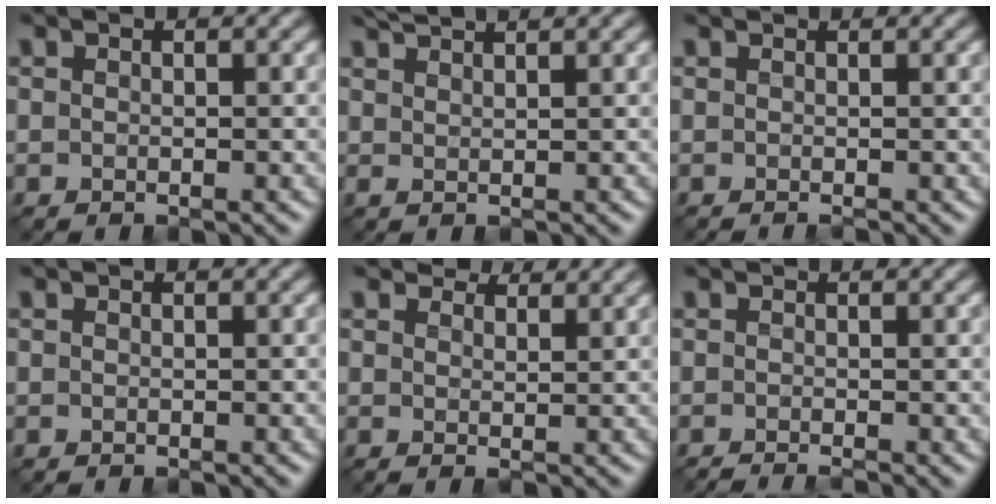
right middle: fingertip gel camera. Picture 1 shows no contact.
{"total": 2.5, "force": [2.2, 0.4, 1.1], "torque": [-0.007, 0.009, 0.035]}
{"total": 1.2, "force": [0.4, 0.5, 1.1], "torque": [-0.009, -0.003, -0.005]}
{"total": 0.0}
{"total": 4.0, "force": [3.6, 1.1, 1.3], "torque": [-0.030, 0.003, 0.043]}
{"total": 2.2, "force": [-1.1, 0.5, 1.8], "torque": [-0.014, -0.007, -0.024]}